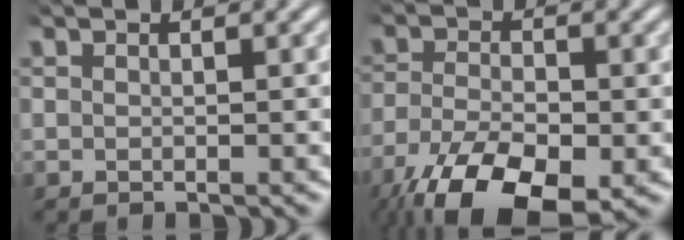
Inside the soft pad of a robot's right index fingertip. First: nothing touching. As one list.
[{"total": 9.1, "force": [-5.2, 4.6, 5.9], "torque": [-0.115, -0.036, -0.066]}]